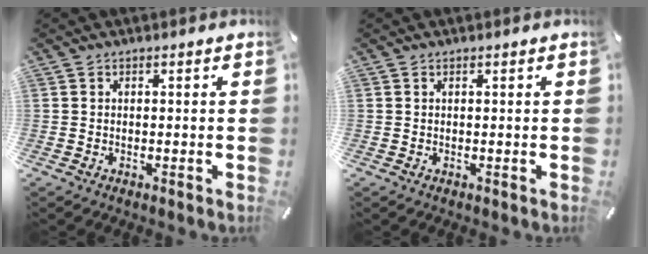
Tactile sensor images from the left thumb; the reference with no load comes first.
{"total": 0.0}